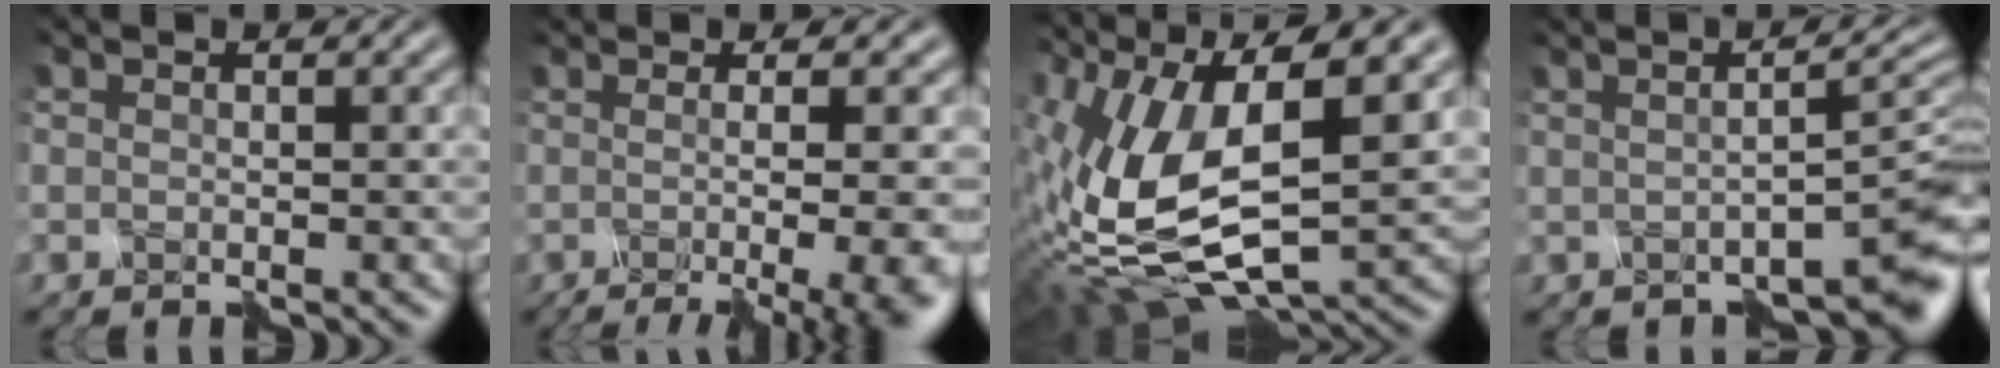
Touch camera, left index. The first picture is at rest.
{"total": 11.3, "force": [-1.8, 3.7, 10.5], "torque": [-0.073, 0.014, -0.010]}
{"total": 13.7, "force": [1.0, 5.6, 12.5], "torque": [-0.253, -0.016, 0.033]}
{"total": 5.7, "force": [-1.9, 0.9, 5.3], "torque": [-0.042, -0.001, -0.020]}